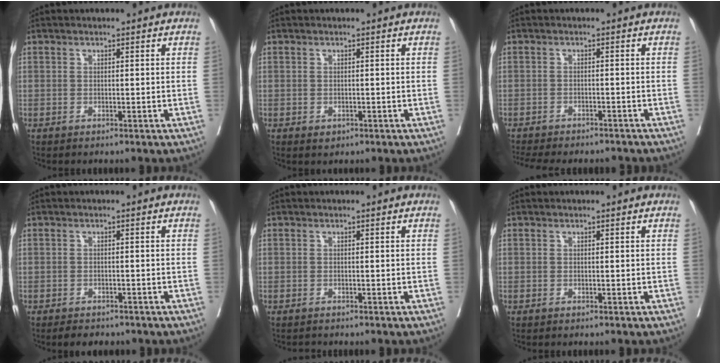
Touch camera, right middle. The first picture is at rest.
{"total": 1.1, "force": [-0.4, 0.8, 0.5], "torque": [-0.008, 0.001, 0.001]}
{"total": 12.5, "force": [-11.2, 3.1, 4.5], "torque": [-0.085, -0.007, -0.145]}
{"total": 3.4, "force": [-2.8, 1.6, 1.1], "torque": [-0.015, -0.002, -0.034]}
{"total": 0.5, "force": [-0.5, 0.1, -0.1], "torque": [-0.006, -0.003, -0.010]}
{"total": 0.0}